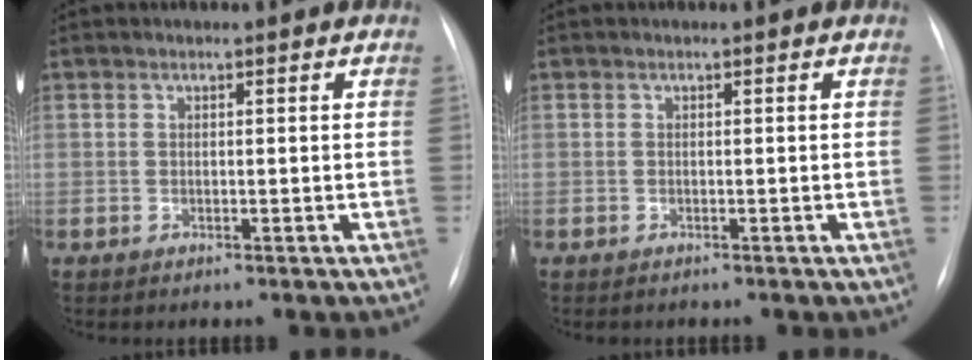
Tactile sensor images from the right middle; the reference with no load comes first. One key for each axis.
{"total": 0.0}